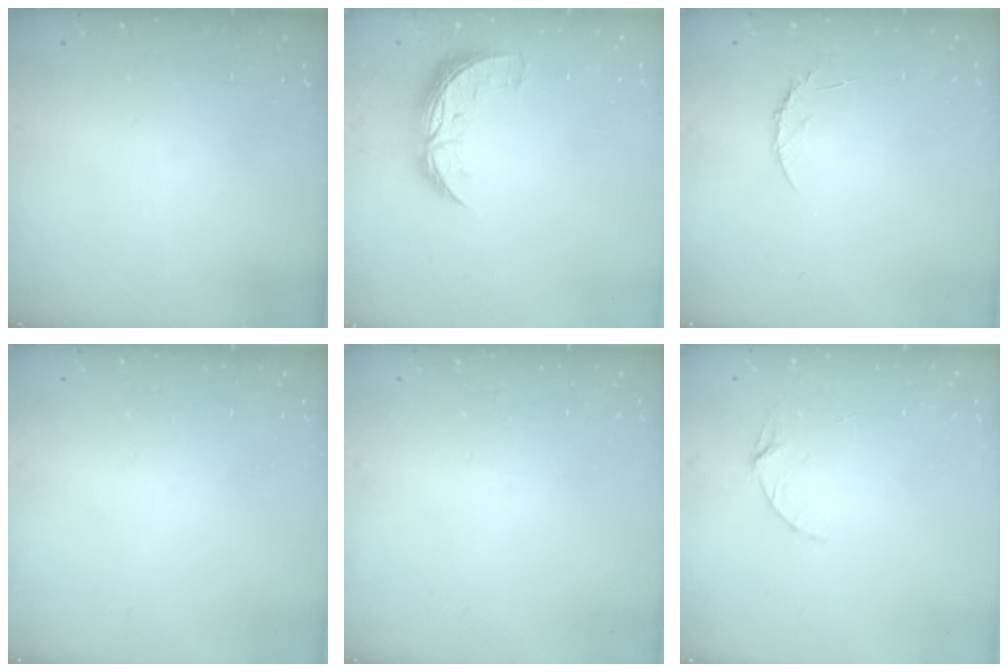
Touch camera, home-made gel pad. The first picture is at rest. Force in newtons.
{"total": 9.3, "press": 9.3, "slide": 0.5}
{"total": 4.7, "press": 4.6, "slide": 0.4}
{"total": 0.0}
{"total": 0.0}
{"total": 3.7, "press": 3.7, "slide": 0.4}